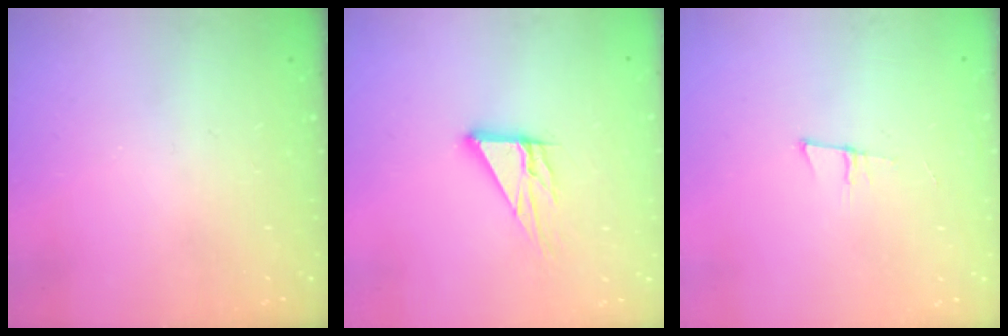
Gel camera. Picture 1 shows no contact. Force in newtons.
{"total": 10.3, "press": 10.2, "slide": 1.0}
{"total": 5.4, "press": 4.6, "slide": 2.7}